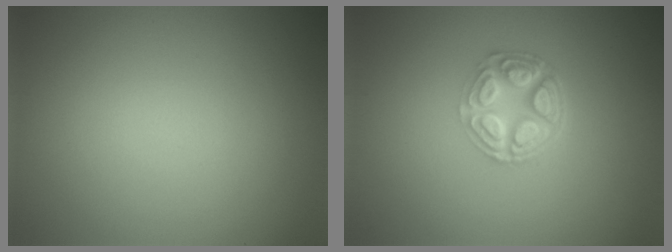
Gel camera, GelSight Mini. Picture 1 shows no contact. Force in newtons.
{"total": 4.8, "press": 3.6, "slide": 3.2}